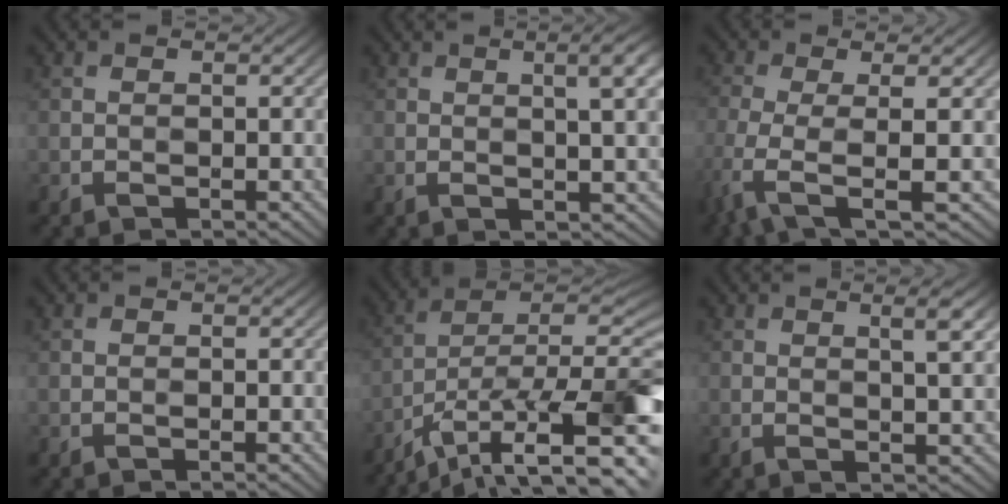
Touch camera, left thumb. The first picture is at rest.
{"total": 5.7, "force": [1.9, 0.9, 5.3], "torque": [-0.076, 0.010, 0.035]}
{"total": 5.7, "force": [-0.3, 1.2, 5.5], "torque": [-0.106, -0.001, -0.019]}
{"total": 0.0}
{"total": 15.2, "force": [-7.3, 5.3, 12.3], "torque": [-0.207, -0.003, -0.115]}
{"total": 3.7, "force": [1.9, 0.2, 3.2], "torque": [-0.049, 0.007, 0.030]}